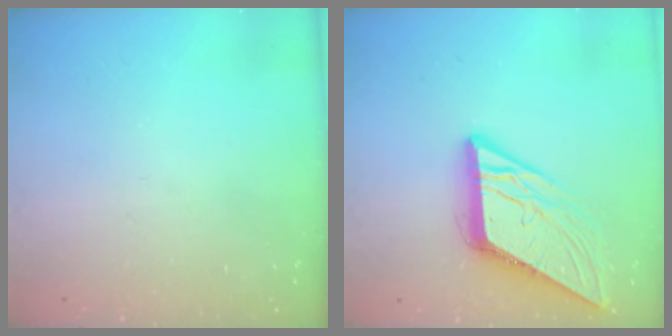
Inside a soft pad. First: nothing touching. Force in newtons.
{"total": 10.5, "press": 10.4, "slide": 0.9}